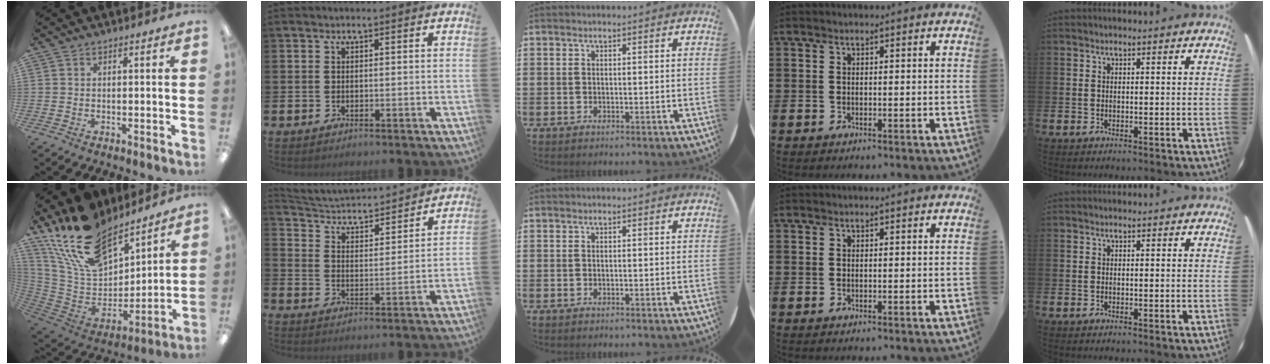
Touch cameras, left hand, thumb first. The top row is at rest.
{"thumb": {"total": 23.3, "force": [17.0, 11.3, 11.1], "torque": [-0.220, -0.096, 0.316]}, "index": {"total": 3.8, "force": [3.7, 1.0, 0.5], "torque": [-0.039, -0.040, 0.054]}}